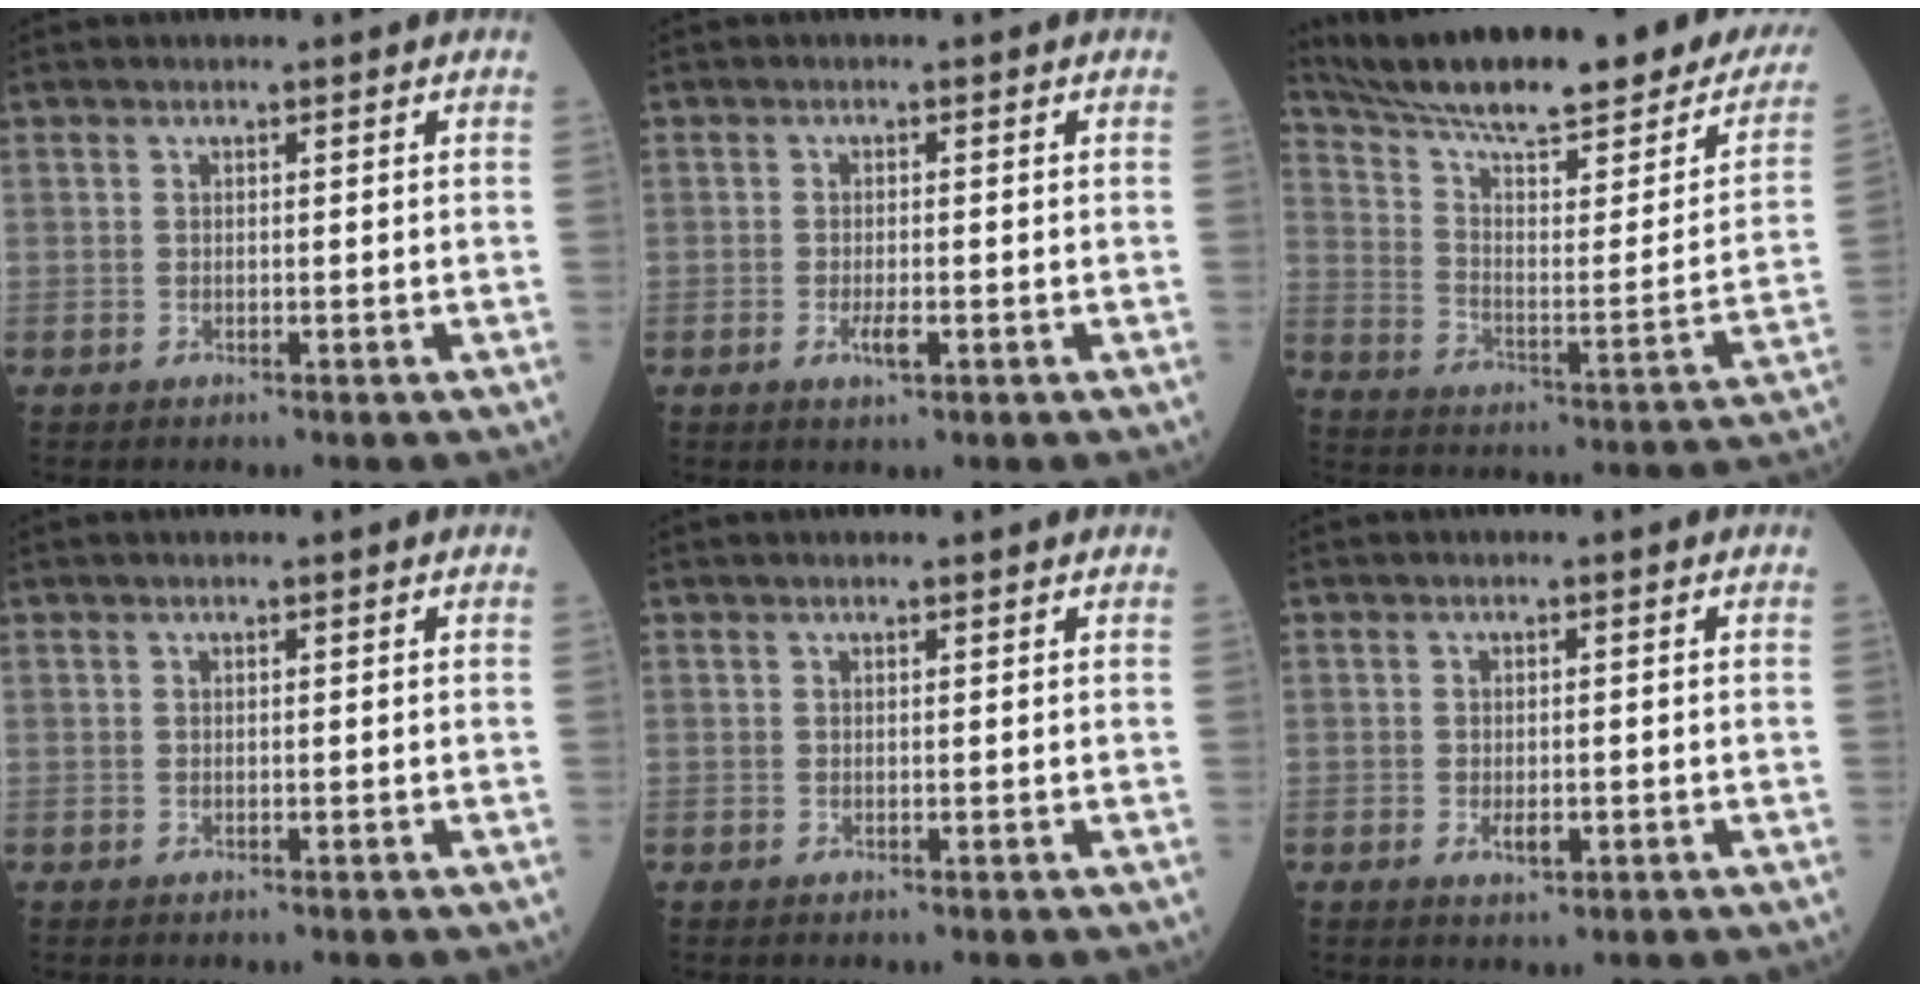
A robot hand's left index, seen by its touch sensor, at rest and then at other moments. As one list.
[{"total": 2.0, "force": [-0.7, 0.5, 1.8], "torque": [-0.036, -0.003, -0.010]}, {"total": 28.9, "force": [23.9, 4.6, 15.5], "torque": [-0.242, -0.041, 0.324]}, {"total": 1.1, "force": [0.9, -0.1, 0.6], "torque": [-0.010, 0.011, 0.017]}, {"total": 2.3, "force": [2.0, 0.3, 1.0], "torque": [-0.011, 0.020, 0.026]}, {"total": 1.9, "force": [-0.4, 0.9, 1.6], "torque": [-0.031, -0.003, -0.003]}]